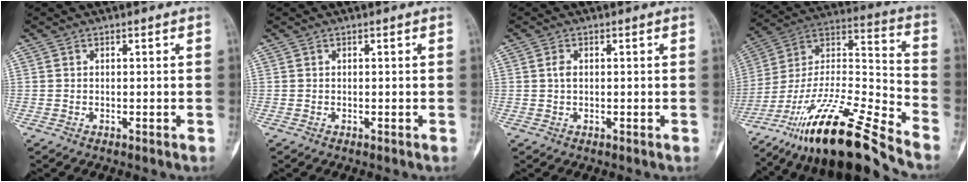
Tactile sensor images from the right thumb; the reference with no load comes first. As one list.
[{"total": 0.0}, {"total": 1.5, "force": [0.3, 0.9, 1.2], "torque": [-0.022, 0.002, 0.005]}, {"total": 24.2, "force": [-17.9, 3.9, 15.8], "torque": [-0.303, 0.064, -0.324]}]